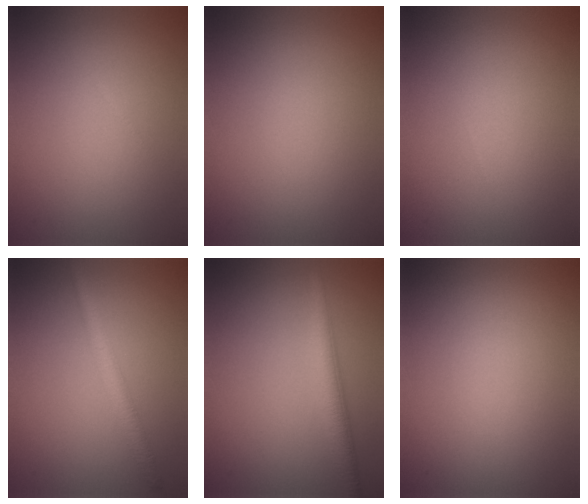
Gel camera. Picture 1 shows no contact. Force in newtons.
{"total": 0.0}
{"total": 0.0}
{"total": 2.4, "press": 2.4, "slide": 0.0}
{"total": 3.7, "press": 3.7, "slide": 0.1}
{"total": 0.0}